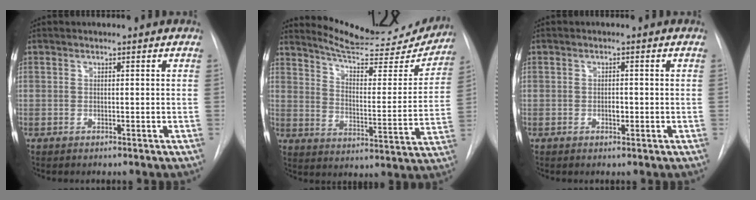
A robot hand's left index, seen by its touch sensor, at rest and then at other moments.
{"total": 20.5, "force": [19.4, 3.2, 5.8], "torque": [-0.079, -0.055, 0.254]}
{"total": 1.0, "force": [-0.2, 0.6, 0.8], "torque": [-0.015, 0.001, -0.003]}